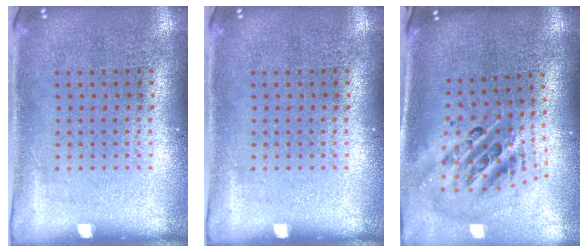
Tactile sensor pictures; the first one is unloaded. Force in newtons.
{"total": 0.0}
{"total": 2.6, "press": 1.8, "slide": 1.9}